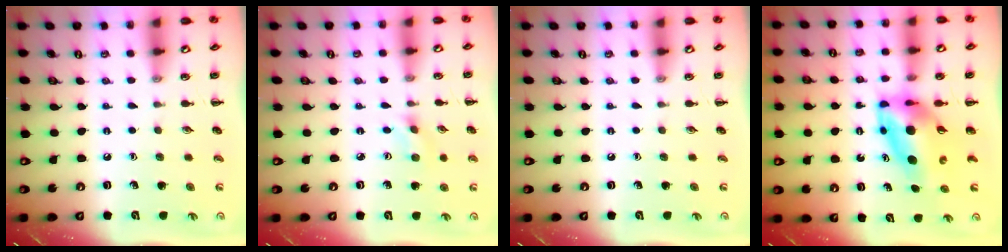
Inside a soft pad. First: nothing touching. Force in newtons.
{"total": 1.4, "press": 1.3, "slide": 0.5}
{"total": 0.0}
{"total": 8.4, "press": 8.0, "slide": 2.7}